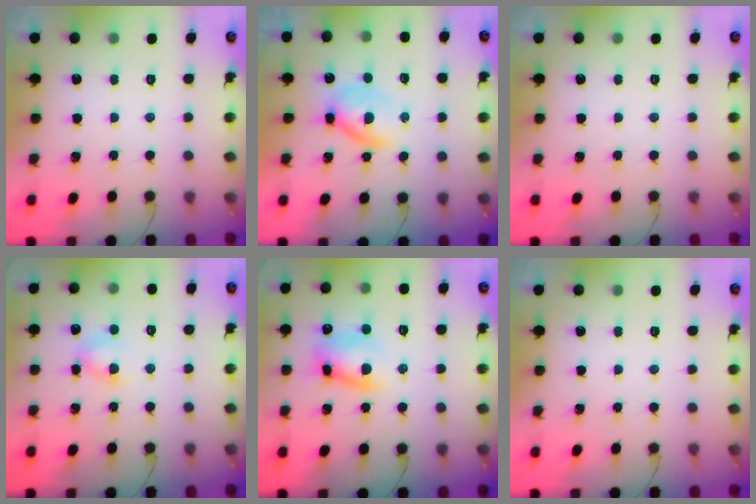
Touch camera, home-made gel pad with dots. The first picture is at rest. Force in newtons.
{"total": 3.9, "press": 3.9, "slide": 0.4}
{"total": 0.0}
{"total": 4.3, "press": 4.2, "slide": 0.7}
{"total": 9.2, "press": 9.1, "slide": 1.5}
{"total": 0.0}